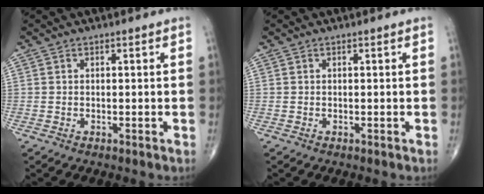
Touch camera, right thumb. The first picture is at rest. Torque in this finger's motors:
{"motor_torque": [0.00, 0.00, 0.00, 0.00, 0.00]}